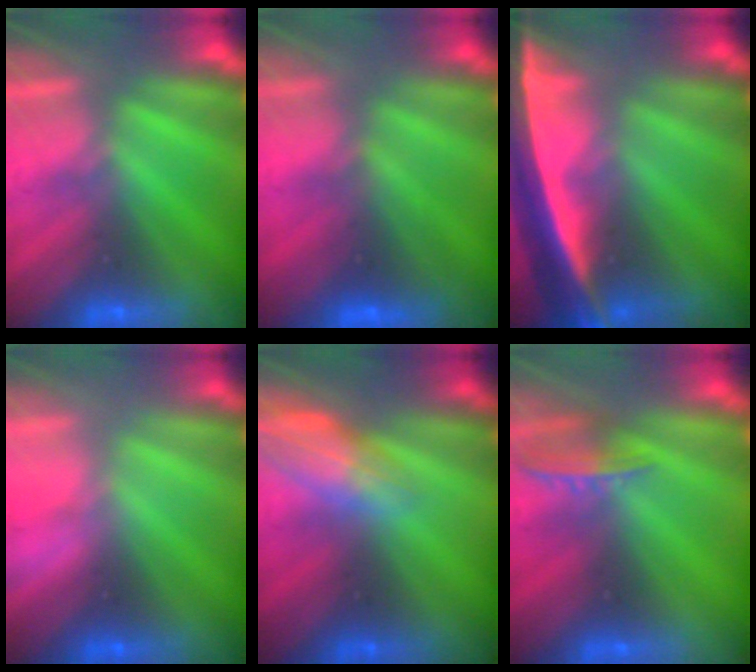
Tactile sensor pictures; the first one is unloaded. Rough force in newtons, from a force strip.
{"total": 8.6}
{"total": 5.8}
{"total": 2.6}
{"total": 2.9}
{"total": 5.9}